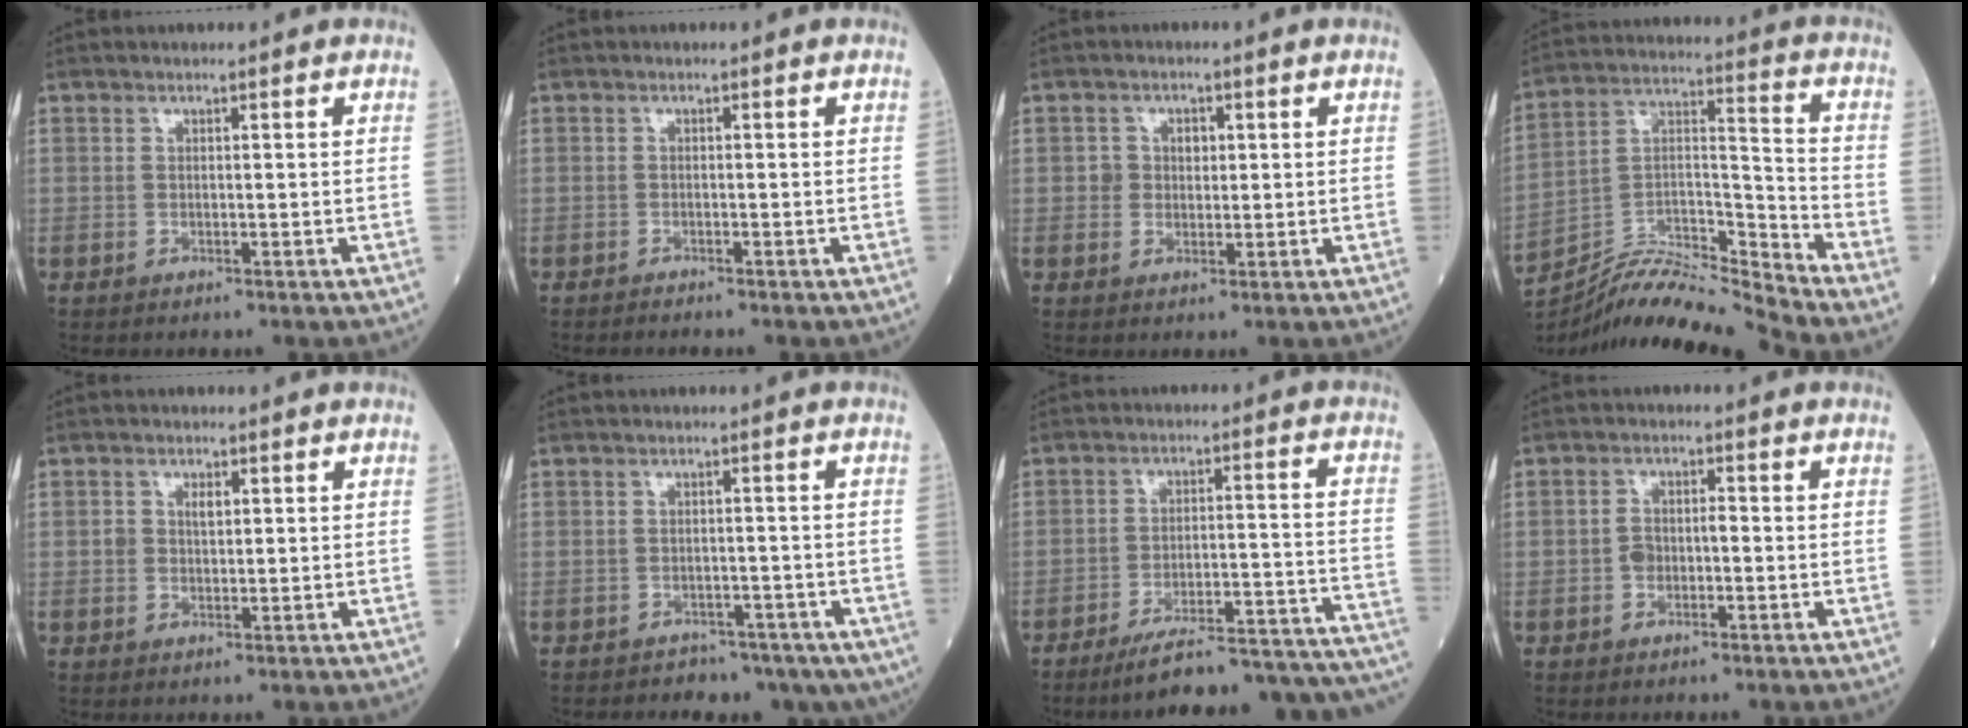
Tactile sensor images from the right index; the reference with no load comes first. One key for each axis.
{"total": 1.1, "fx": -1.1, "fy": -0.2, "fz": 0.2, "tx": -0.006, "ty": 0.000, "tz": -0.018}
{"total": 2.7, "fx": 0.4, "fy": 2.3, "fz": 1.3, "tx": -0.015, "ty": 0.007, "tz": 0.004}
{"total": 14.0, "fx": -13.5, "fy": -1.1, "fz": 3.4, "tx": -0.056, "ty": 0.047, "tz": -0.250}
{"total": 2.4, "fx": 0.6, "fy": 1.4, "fz": 1.8, "tx": -0.034, "ty": 0.007, "tz": 0.011}
{"total": 7.3, "fx": -5.2, "fy": 4.7, "fz": 2.1, "tx": -0.021, "ty": 0.012, "tz": -0.061}
{"total": 22.9, "fx": -21.3, "fy": 1.0, "fz": 8.3, "tx": -0.056, "ty": 0.012, "tz": -0.284}
{"total": 2.5, "fx": -0.8, "fy": 1.6, "fz": 1.7, "tx": -0.030, "ty": 0.013, "tz": -0.016}